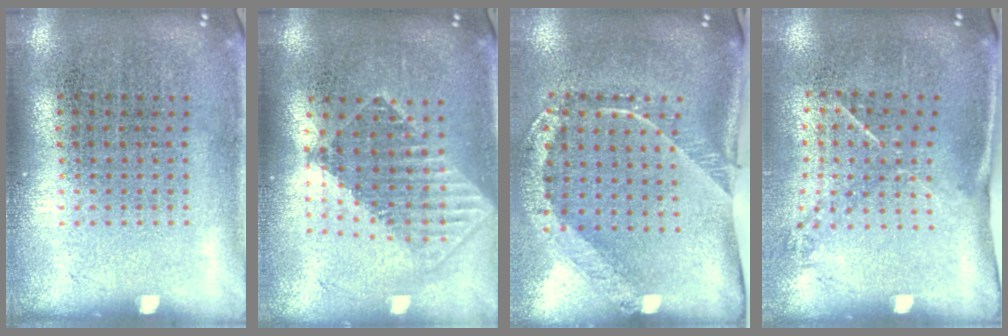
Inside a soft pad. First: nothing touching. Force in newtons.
{"total": 1.7, "press": 1.4, "slide": 1.1}
{"total": 2.5, "press": 1.6, "slide": 1.9}
{"total": 1.5, "press": 1.0, "slide": 1.1}